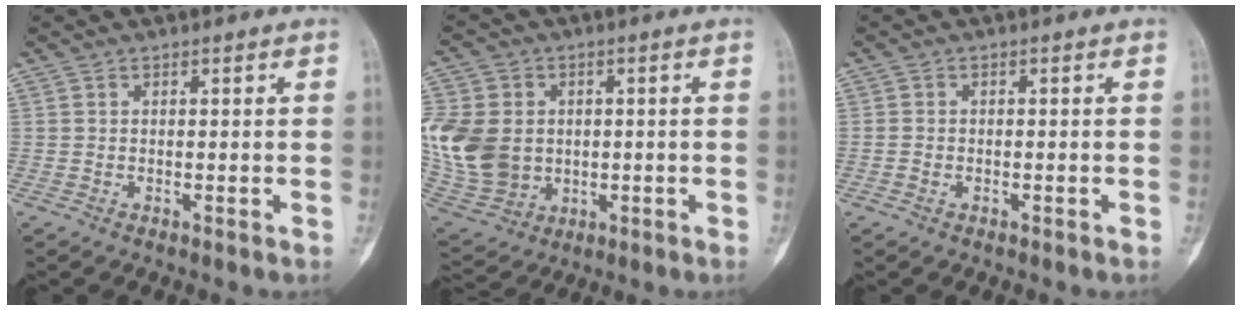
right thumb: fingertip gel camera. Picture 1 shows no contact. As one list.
[{"total": 18.6, "force": [0.4, 15.0, 10.9], "torque": [-0.244, 0.006, 0.030]}, {"total": 1.2, "force": [-0.6, 0.9, 0.5], "torque": [-0.009, 0.006, -0.010]}]